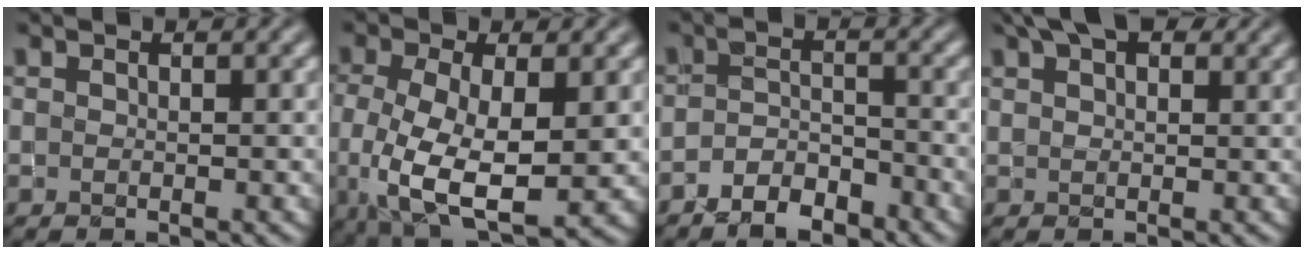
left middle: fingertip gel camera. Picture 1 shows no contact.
{"total": 9.0, "force": [-1.2, 4.3, 7.8], "torque": [-0.160, -0.018, -0.014]}
{"total": 3.4, "force": [-3.0, 1.1, 1.3], "torque": [-0.019, 0.004, -0.056]}
{"total": 4.6, "force": [3.3, 1.9, 2.6], "torque": [-0.039, 0.020, 0.044]}